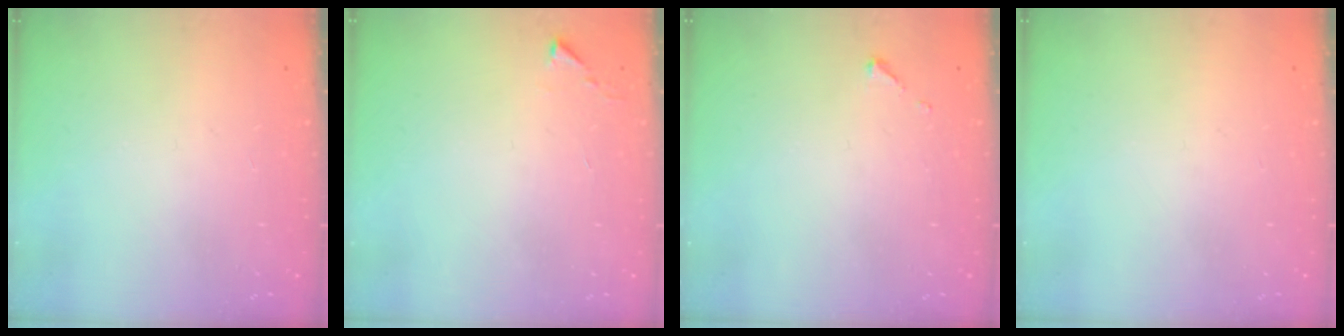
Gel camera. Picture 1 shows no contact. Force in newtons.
{"total": 1.1, "press": 1.1, "slide": 0.1}
{"total": 2.6, "press": 2.6, "slide": 0.3}
{"total": 0.0}